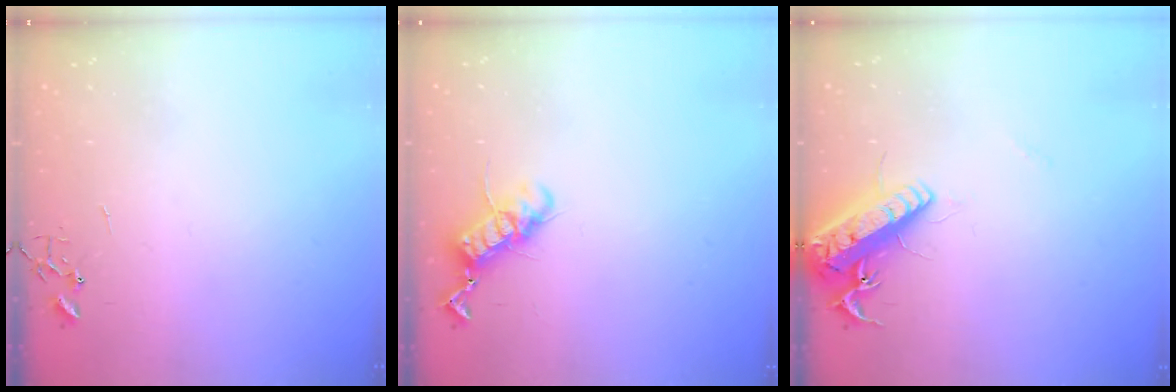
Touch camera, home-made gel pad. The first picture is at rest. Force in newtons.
{"total": 11.7, "press": 11.7, "slide": 0.9}
{"total": 16.5, "press": 16.2, "slide": 3.1}